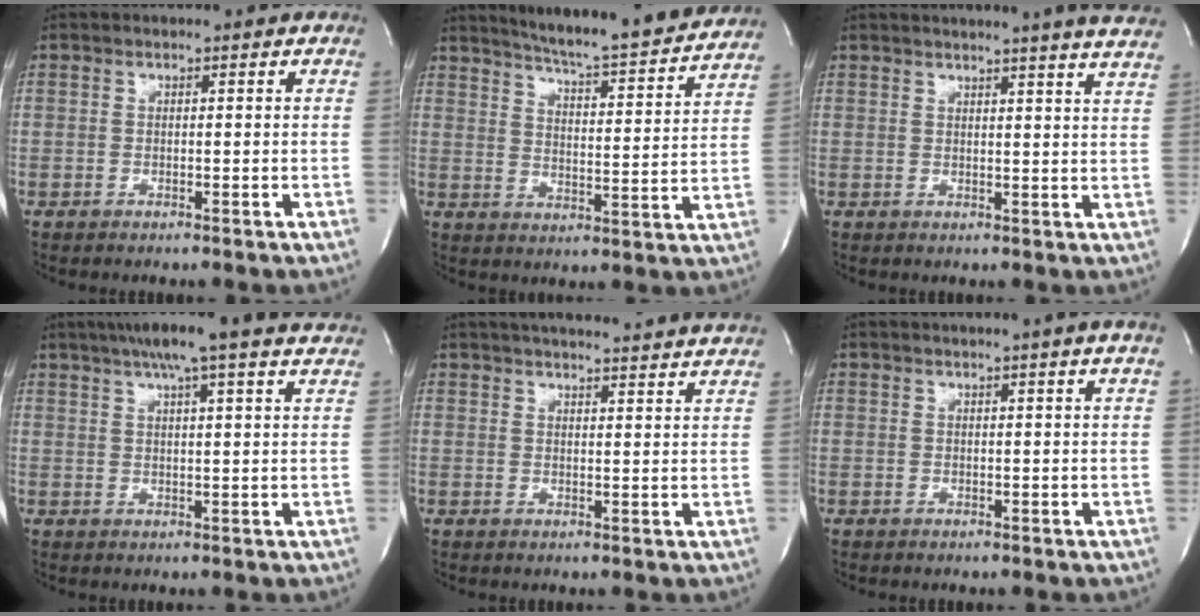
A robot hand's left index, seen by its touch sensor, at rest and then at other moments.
{"total": 19.6, "force": [18.2, 0.5, 7.3], "torque": [-0.114, -0.046, 0.235]}
{"total": 15.8, "force": [14.4, -0.9, 6.5], "torque": [-0.100, -0.038, 0.161]}
{"total": 16.9, "force": [14.1, 0.3, 9.3], "torque": [-0.152, 0.019, 0.172]}
{"total": 21.5, "force": [20.2, 0.5, 7.5], "torque": [-0.115, -0.010, 0.251]}
{"total": 4.7, "force": [3.8, -1.4, 2.4], "torque": [-0.034, 0.004, 0.042]}